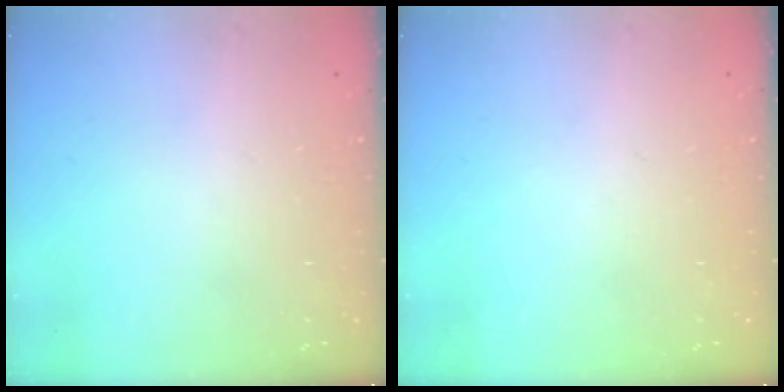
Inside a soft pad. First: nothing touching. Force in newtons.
{"total": 0.0}